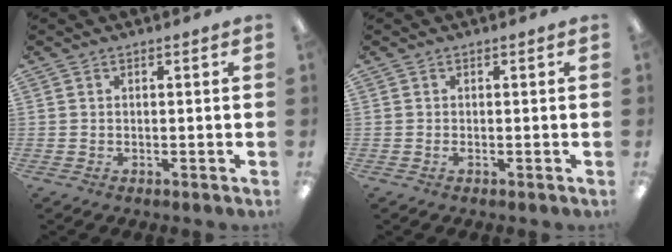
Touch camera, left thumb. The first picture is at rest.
{"total": 0.6, "force": [-0.1, 0.2, 0.5], "torque": [-0.011, 0.000, -0.001]}